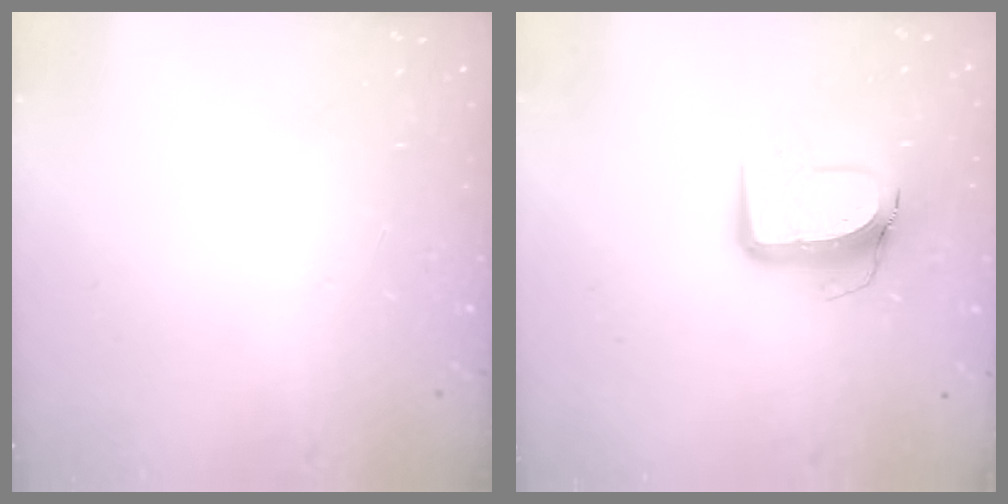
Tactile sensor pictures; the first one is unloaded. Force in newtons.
{"total": 10.5, "press": 10.5, "slide": 0.7}